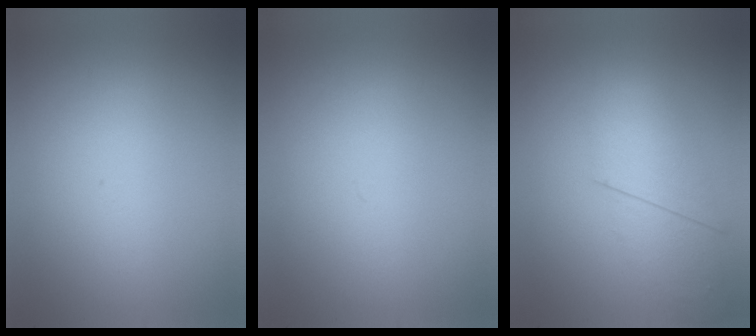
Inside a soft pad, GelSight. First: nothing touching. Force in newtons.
{"total": 0.0}
{"total": 2.3}